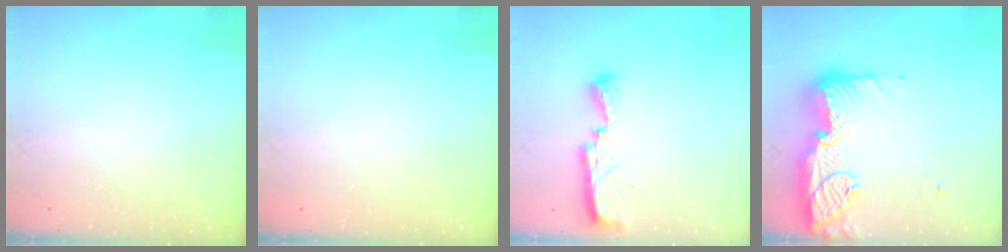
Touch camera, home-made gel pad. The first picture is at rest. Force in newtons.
{"total": 0.0}
{"total": 7.4, "press": 7.3, "slide": 0.6}
{"total": 21.5, "press": 20.4, "slide": 6.7}